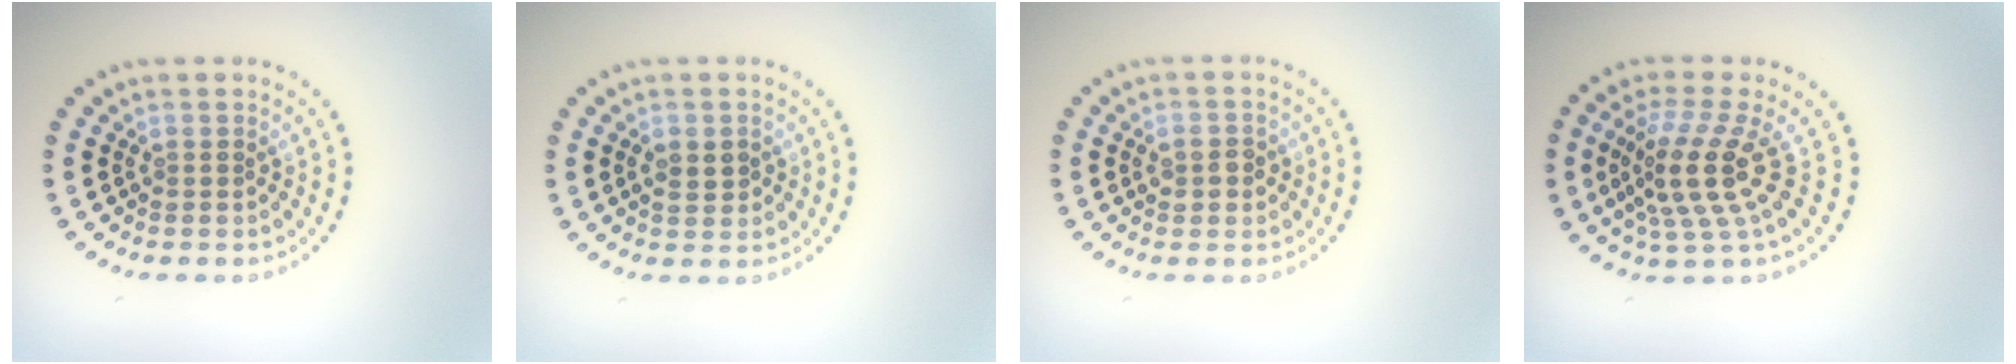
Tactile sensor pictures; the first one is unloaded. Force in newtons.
{"total": 1.6, "press": 1.6, "slide": 0.1}
{"total": 1.8, "press": 1.8, "slide": 0.1}
{"total": 4.7, "press": 3.4, "slide": 3.2}